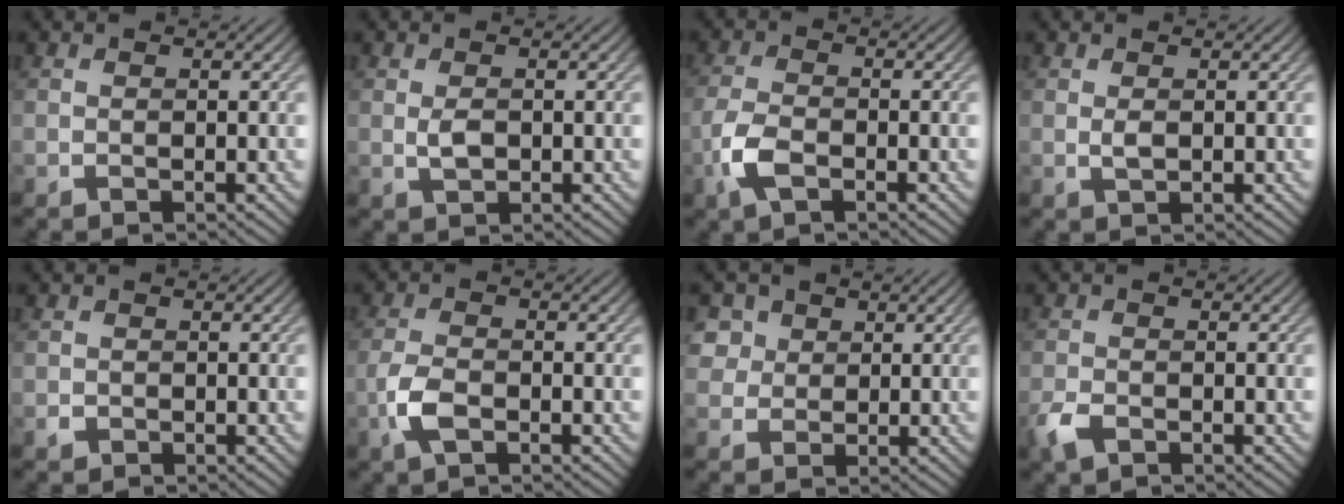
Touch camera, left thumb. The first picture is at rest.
{"total": 1.7, "force": [0.0, 1.0, 1.4], "torque": [-0.032, -0.001, 0.002]}
{"total": 4.4, "force": [-2.1, 1.9, 3.3], "torque": [-0.085, -0.001, -0.052]}
{"total": 1.2, "force": [0.3, 0.4, 1.1], "torque": [-0.025, 0.000, 0.006]}
{"total": 0.8, "force": [-0.3, 0.7, 0.2], "torque": [-0.003, -0.005, -0.007]}
{"total": 4.0, "force": [-1.7, 1.8, 3.1], "torque": [-0.077, -0.001, -0.042]}
{"total": 3.9, "force": [1.8, 3.2, 1.2], "torque": [-0.050, -0.004, 0.042]}
{"total": 2.8, "force": [-1.6, 1.4, 1.7], "torque": [-0.043, -0.006, -0.037]}